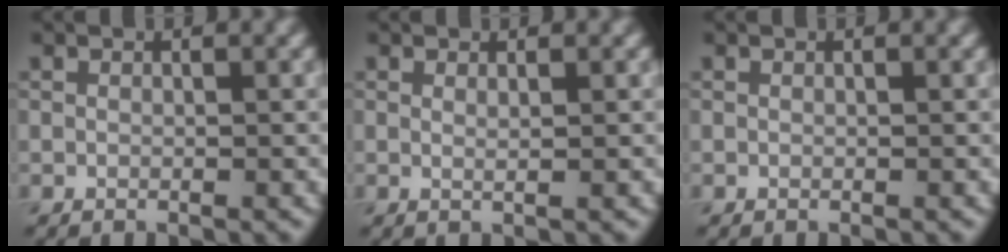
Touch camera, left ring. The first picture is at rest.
{"total": 0.9, "force": [0.4, 0.3, 0.8], "torque": [-0.006, 0.000, 0.004]}
{"total": 0.0}